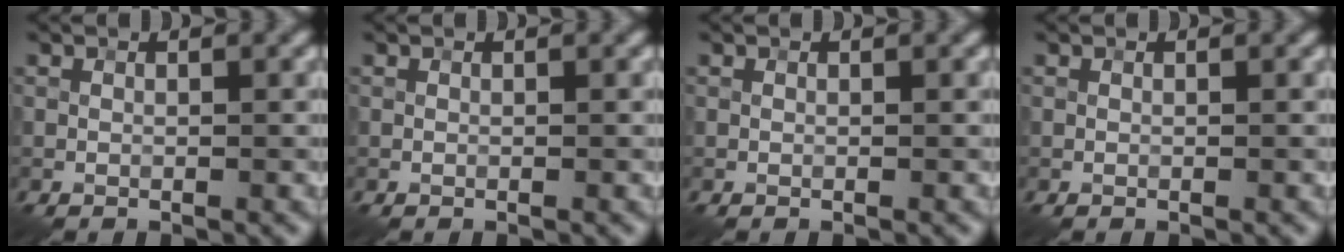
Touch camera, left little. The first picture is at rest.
{"total": 0.0}
{"total": 0.0}
{"total": 0.0}